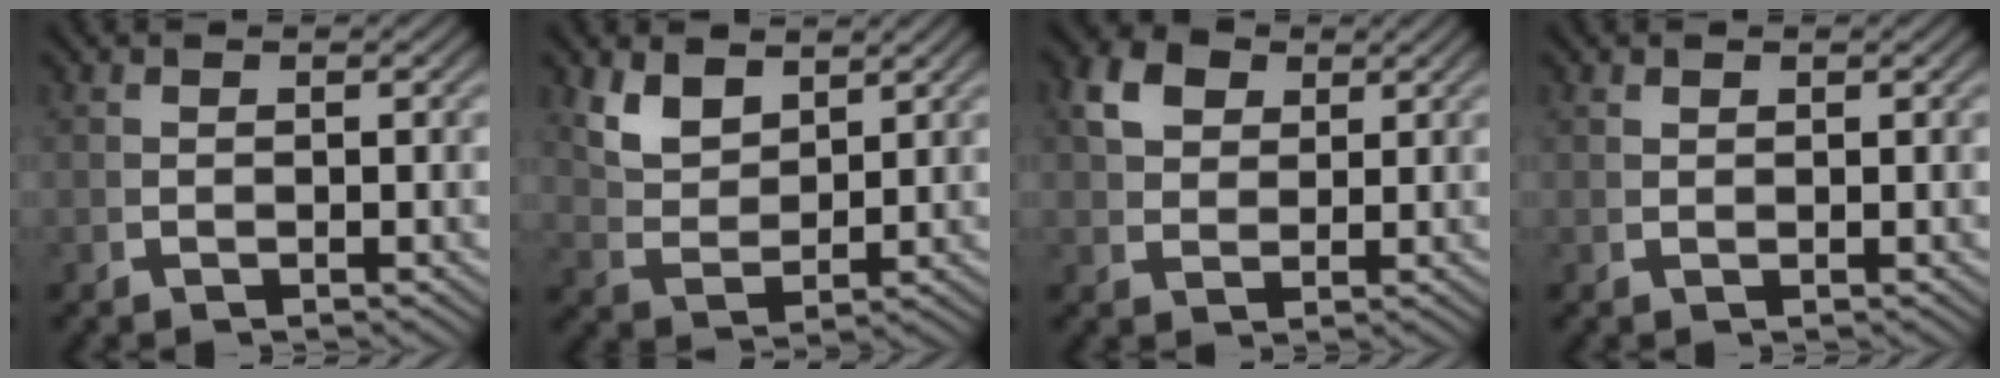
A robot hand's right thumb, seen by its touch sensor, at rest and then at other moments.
{"total": 4.5, "force": [2.7, 2.3, 2.8], "torque": [-0.064, -0.014, 0.066]}
{"total": 4.8, "force": [2.8, 3.0, 2.5], "torque": [-0.046, 0.000, 0.055]}
{"total": 0.8, "force": [0.7, -0.1, -0.1], "torque": [0.006, 0.002, 0.019]}